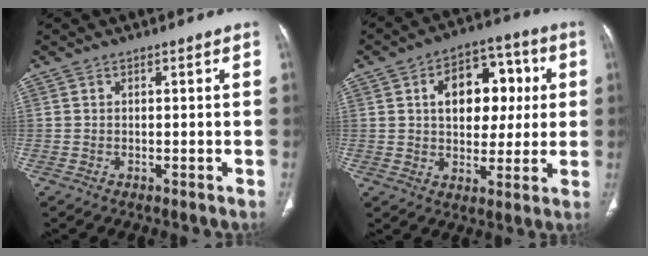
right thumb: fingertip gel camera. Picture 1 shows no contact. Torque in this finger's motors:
{"motor_torque": [0.48, 2.86, 0.89, 0.92, 0.37]}